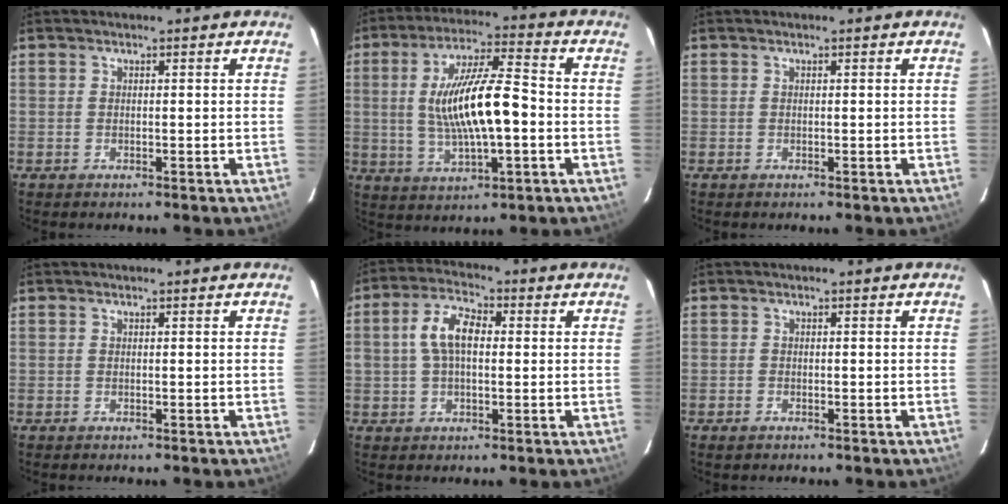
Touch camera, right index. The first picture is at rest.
{"total": 14.3, "force": [-1.0, 3.8, 13.8], "torque": [-0.260, 0.003, -0.010]}
{"total": 0.0}
{"total": 0.0}
{"total": 7.9, "force": [0.9, 4.4, 6.4], "torque": [-0.127, 0.020, 0.017]}
{"total": 0.8, "force": [-0.7, 0.4, 0.3], "torque": [-0.006, -0.001, -0.012]}